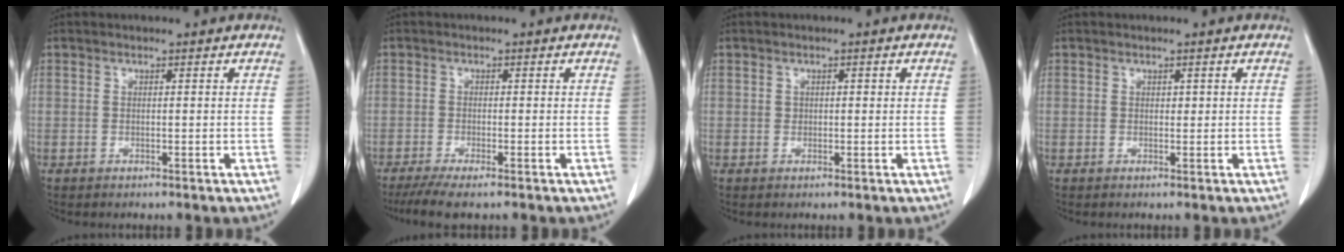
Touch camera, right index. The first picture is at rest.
{"total": 5.0, "force": [-3.8, 0.5, 3.3], "torque": [-0.056, -0.012, -0.063]}
{"total": 1.0, "force": [0.2, 0.7, 0.6], "torque": [-0.008, 0.005, 0.004]}
{"total": 0.6, "force": [0.2, 0.4, 0.3], "torque": [0.001, 0.000, 0.001]}